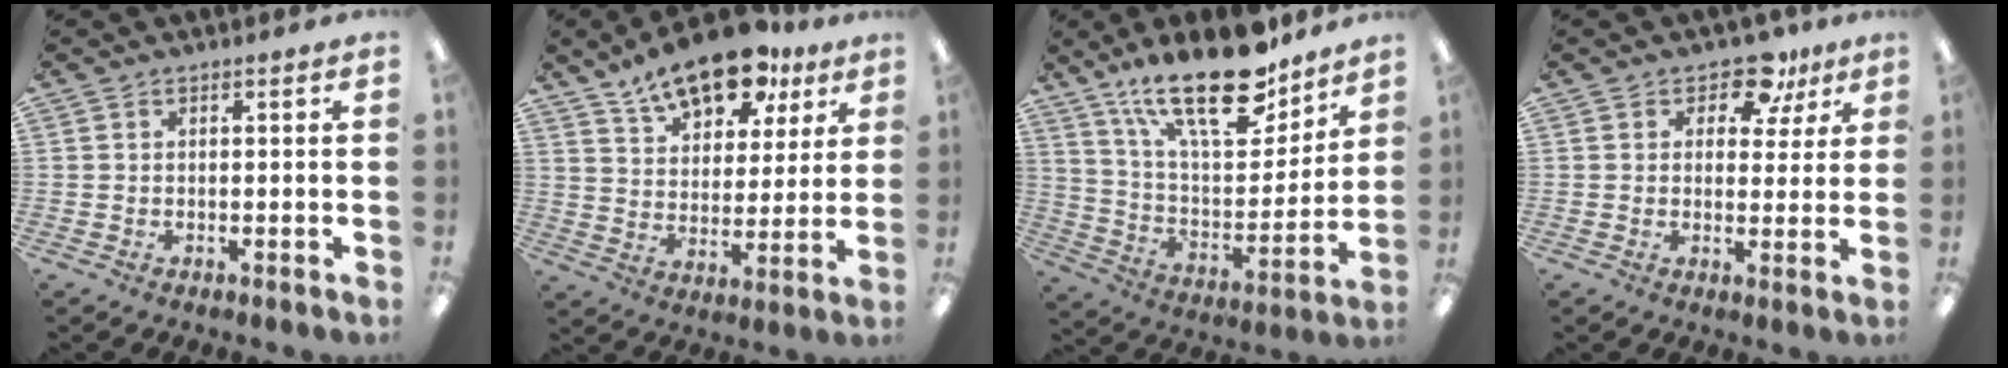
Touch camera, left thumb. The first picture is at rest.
{"total": 16.2, "force": [12.1, 7.4, 7.7], "torque": [-0.127, -0.065, 0.213]}
{"total": 23.5, "force": [16.2, 8.9, 14.6], "torque": [-0.237, -0.096, 0.280]}
{"total": 8.6, "force": [5.5, 4.9, 4.3], "torque": [-0.046, -0.028, 0.093]}